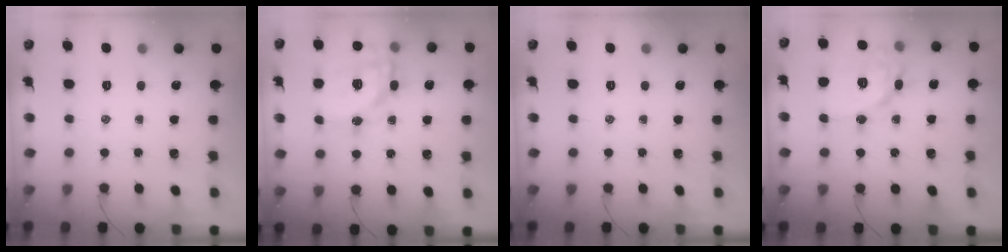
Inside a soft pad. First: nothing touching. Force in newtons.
{"total": 18.8, "press": 18.3, "slide": 3.9}
{"total": 0.0}
{"total": 14.2, "press": 14.2, "slide": 1.2}